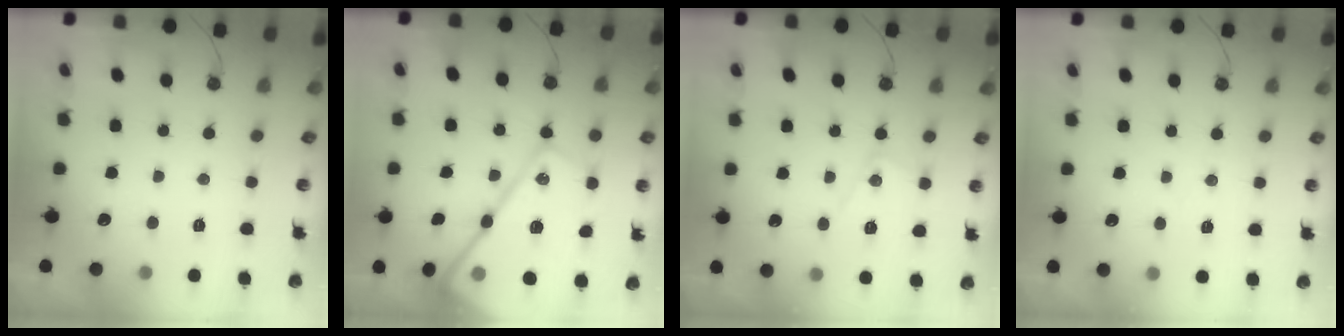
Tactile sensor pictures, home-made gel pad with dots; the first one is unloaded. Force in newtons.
{"total": 26.5, "press": 26.3, "slide": 2.9}
{"total": 9.7, "press": 9.7, "slide": 0.7}
{"total": 3.7, "press": 3.7, "slide": 0.5}